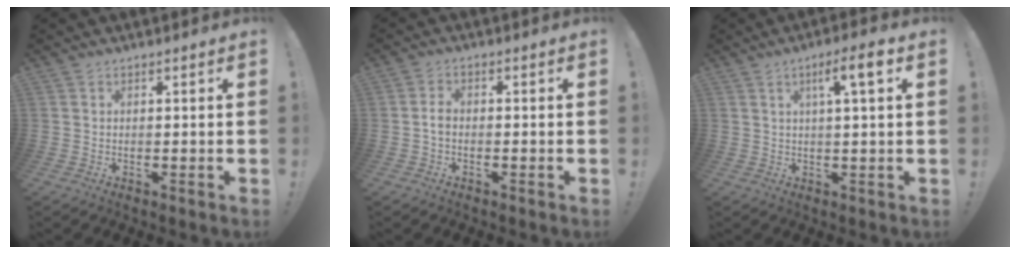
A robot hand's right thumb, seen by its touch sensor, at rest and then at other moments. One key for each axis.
{"total": 2.3, "fx": -0.7, "fy": 1.3, "fz": 1.8, "tx": -0.029, "ty": 0.008, "tz": -0.012}
{"total": 6.6, "fx": 2.3, "fy": 0.6, "fz": 6.2, "tx": -0.093, "ty": -0.001, "tz": 0.027}